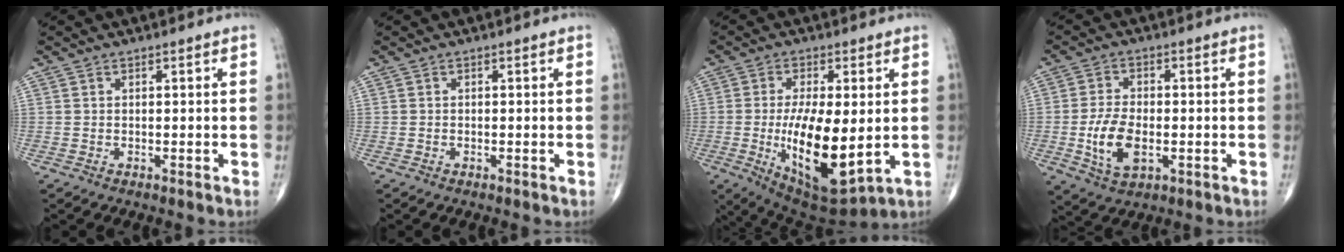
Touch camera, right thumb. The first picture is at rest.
{"total": 0.0}
{"total": 16.2, "force": [-1.6, 6.0, 15.0], "torque": [-0.255, -0.027, -0.010]}
{"total": 8.9, "force": [-1.8, 4.8, 7.2], "torque": [-0.138, 0.000, -0.028]}